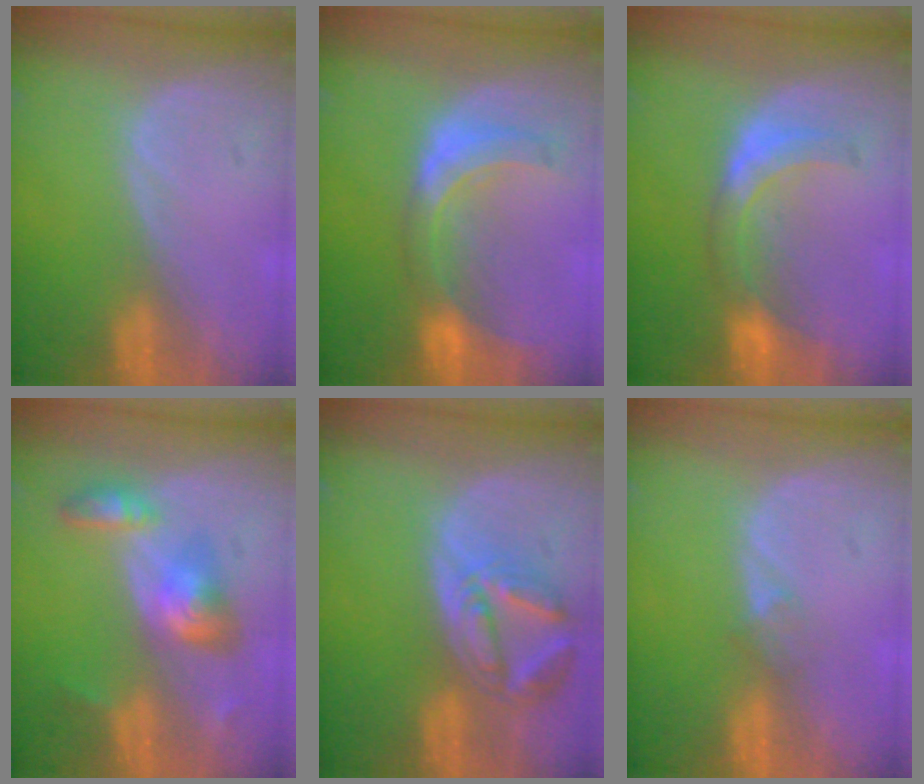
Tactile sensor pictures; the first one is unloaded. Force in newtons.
{"total": 8.0, "press": 7.0, "slide": 3.8}
{"total": 5.9, "press": 5.9, "slide": 0.6}
{"total": 6.4, "press": 5.9, "slide": 2.5}
{"total": 7.9, "press": 7.0, "slide": 3.6}
{"total": 1.5, "press": 1.2, "slide": 1.0}